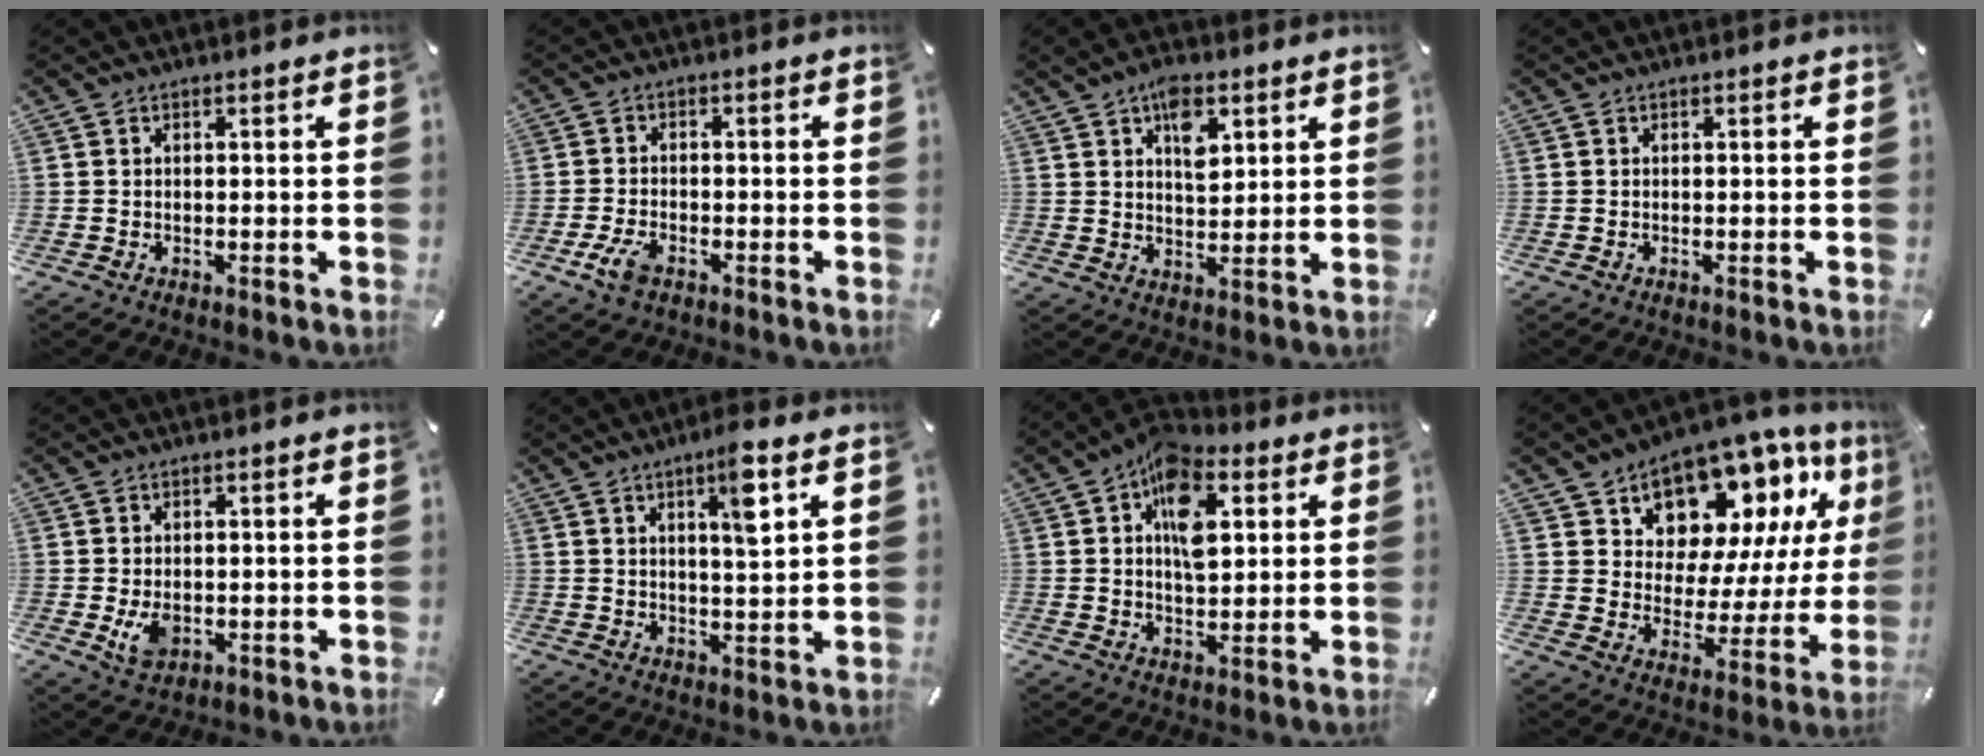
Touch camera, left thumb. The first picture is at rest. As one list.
[{"total": 4.9, "force": [-2.6, 2.5, 3.3], "torque": [-0.085, 0.002, -0.053]}, {"total": 8.2, "force": [3.9, 4.6, 5.5], "torque": [-0.078, -0.010, 0.065]}, {"total": 0.0}, {"total": 4.8, "force": [-0.6, 3.5, 3.3], "torque": [-0.061, -0.007, -0.013]}, {"total": 7.7, "force": [3.6, 1.5, 6.6], "torque": [-0.097, -0.017, 0.051]}, {"total": 12.7, "force": [3.9, 7.9, 9.1], "torque": [-0.132, -0.003, 0.069]}, {"total": 13.6, "force": [10.5, 7.7, 4.0], "torque": [-0.070, -0.101, 0.185]}]